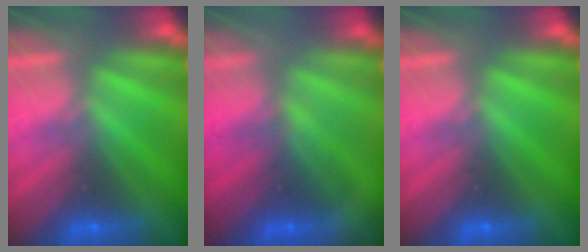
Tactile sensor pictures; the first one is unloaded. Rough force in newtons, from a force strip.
{"total": 1.7}
{"total": 0.0}